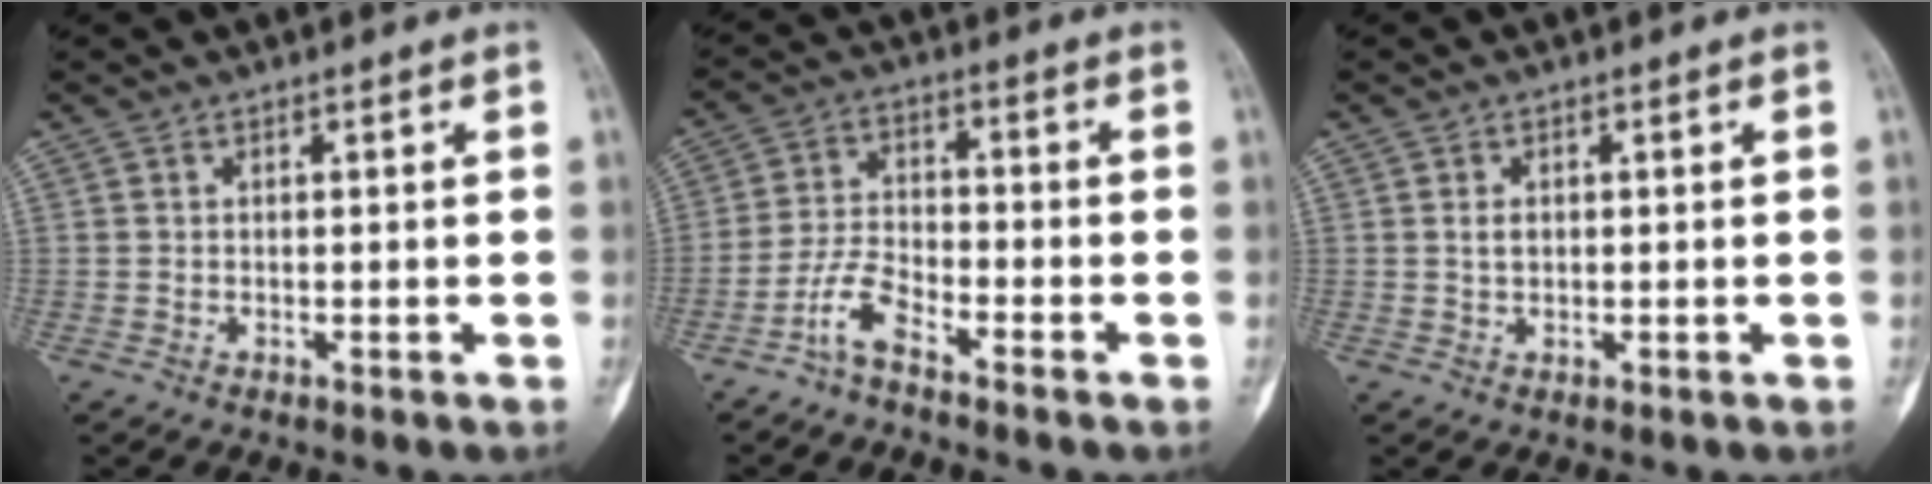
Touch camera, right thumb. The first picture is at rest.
{"total": 5.2, "force": [-4.0, 1.2, 3.0], "torque": [-0.065, 0.025, -0.089]}
{"total": 1.6, "force": [0.3, 1.1, 1.1], "torque": [-0.015, -0.002, 0.007]}